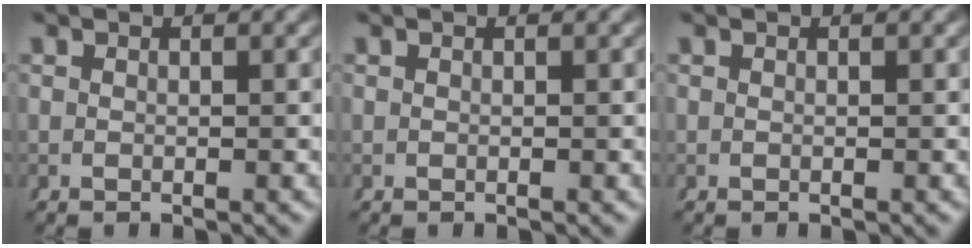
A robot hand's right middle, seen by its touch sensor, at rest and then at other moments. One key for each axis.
{"total": 0.0}
{"total": 0.0}